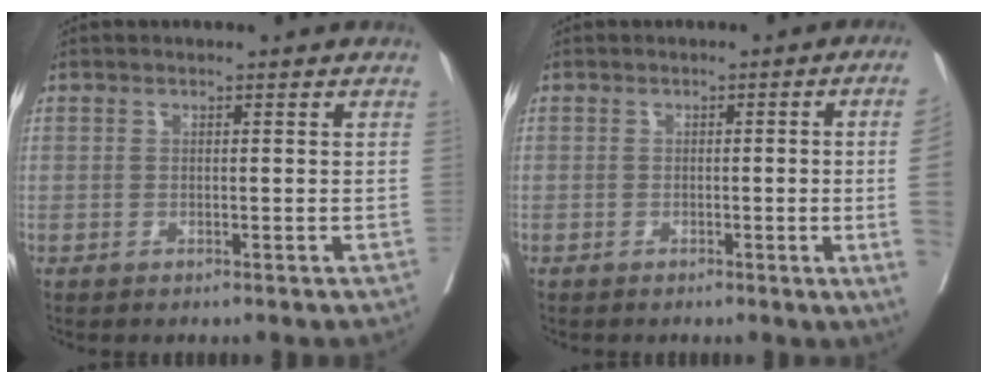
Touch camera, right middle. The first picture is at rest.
{"total": 8.2, "force": [-1.1, -2.5, 7.7], "torque": [-0.083, -0.018, -0.013]}